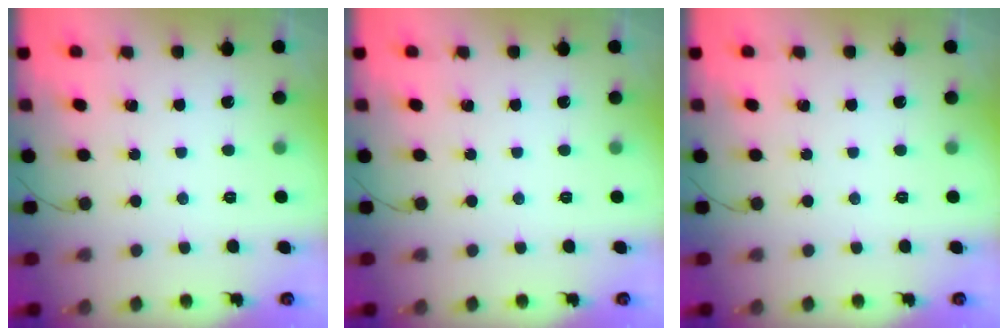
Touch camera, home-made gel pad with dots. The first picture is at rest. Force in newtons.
{"total": 0.0}
{"total": 0.0}